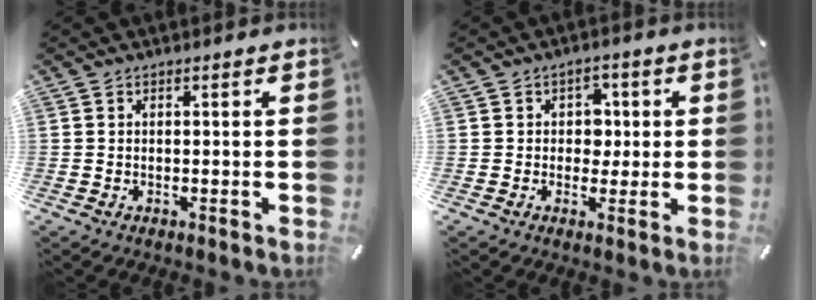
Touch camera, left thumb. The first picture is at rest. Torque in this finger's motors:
{"motor_torque": [0.46, 0.80, 0.04, -0.10, 0.08]}